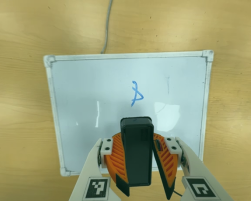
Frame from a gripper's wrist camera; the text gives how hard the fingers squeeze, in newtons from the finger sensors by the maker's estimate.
{"total": 9.8, "left": 9.9, "right": 9.6}